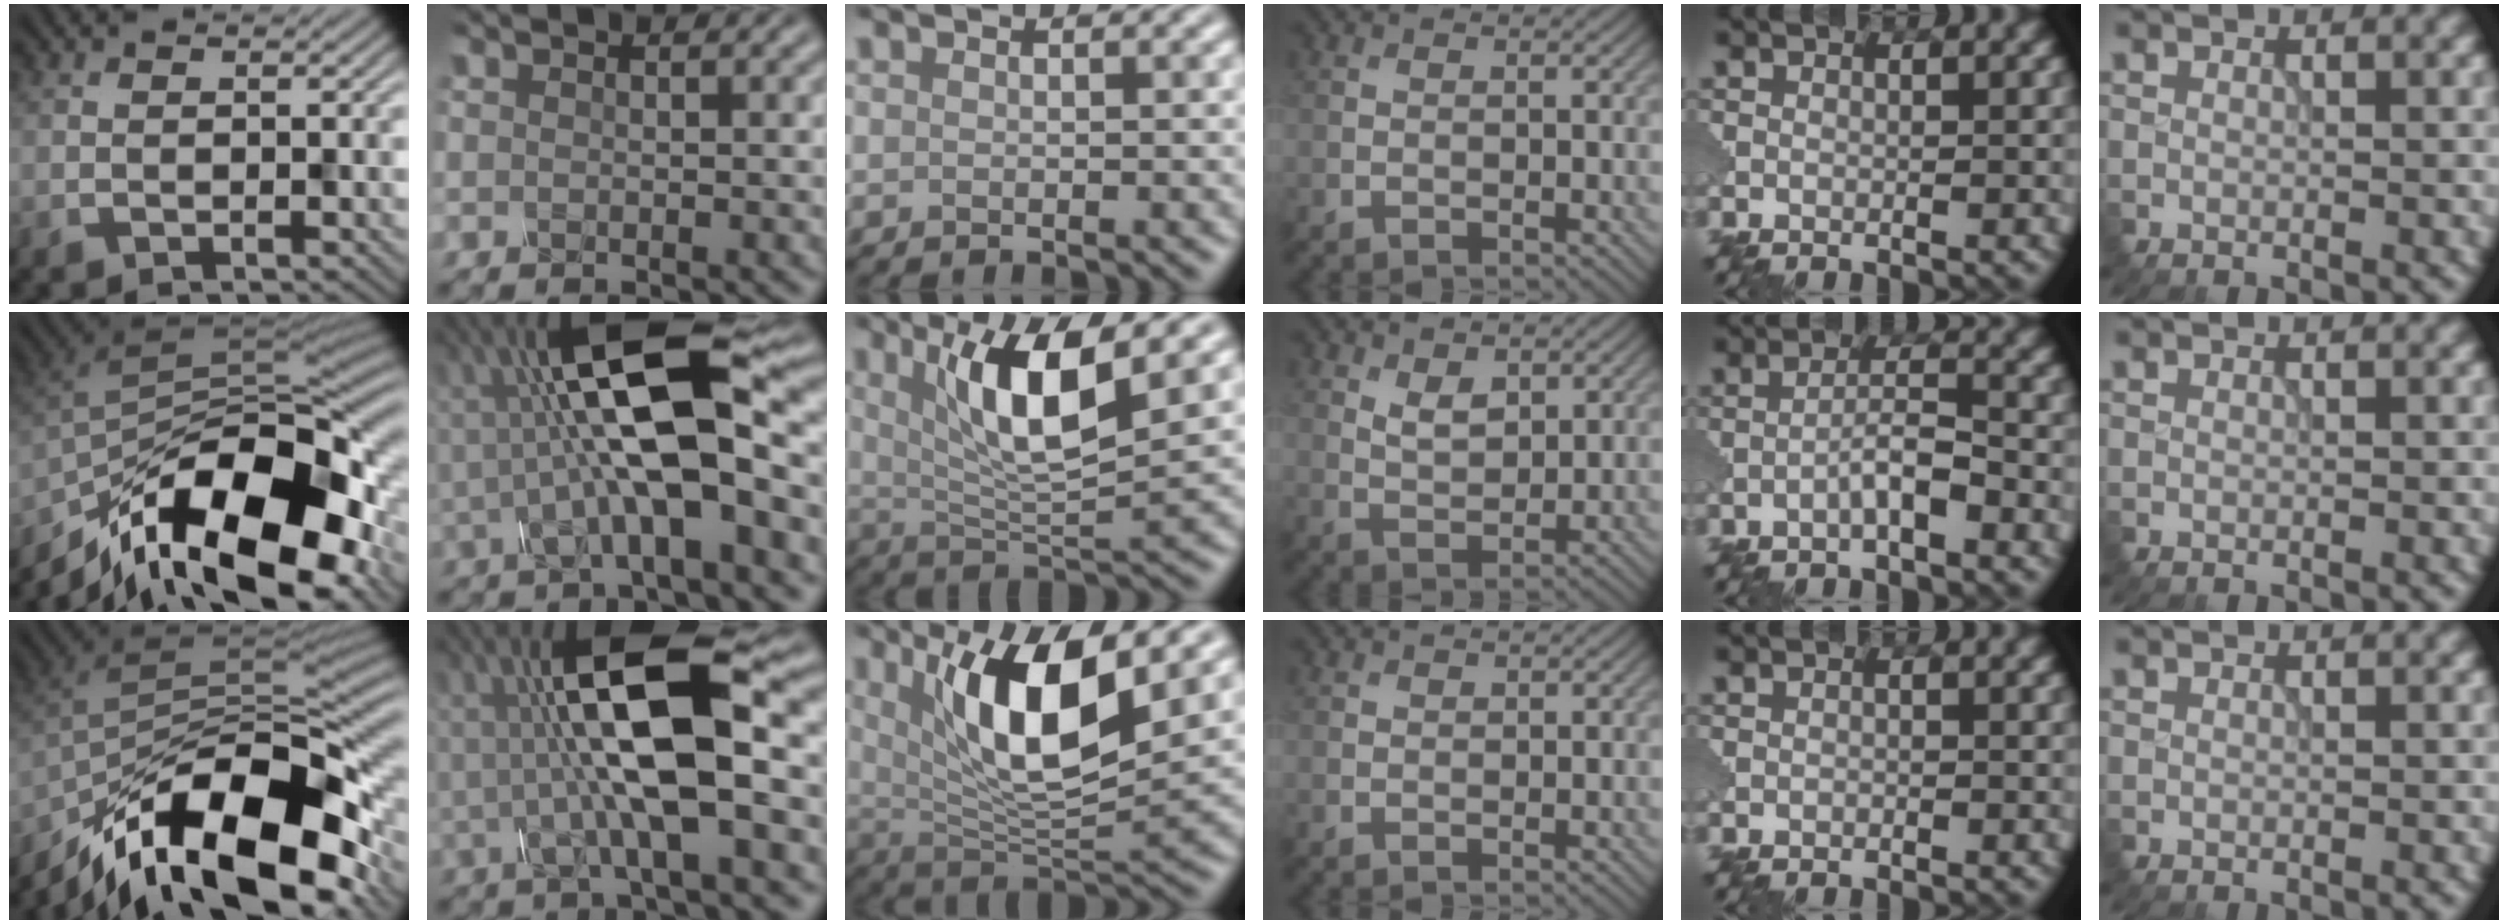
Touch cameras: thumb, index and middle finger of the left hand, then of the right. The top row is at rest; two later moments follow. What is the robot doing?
{"motion": "assemble", "object": "glue stick"}